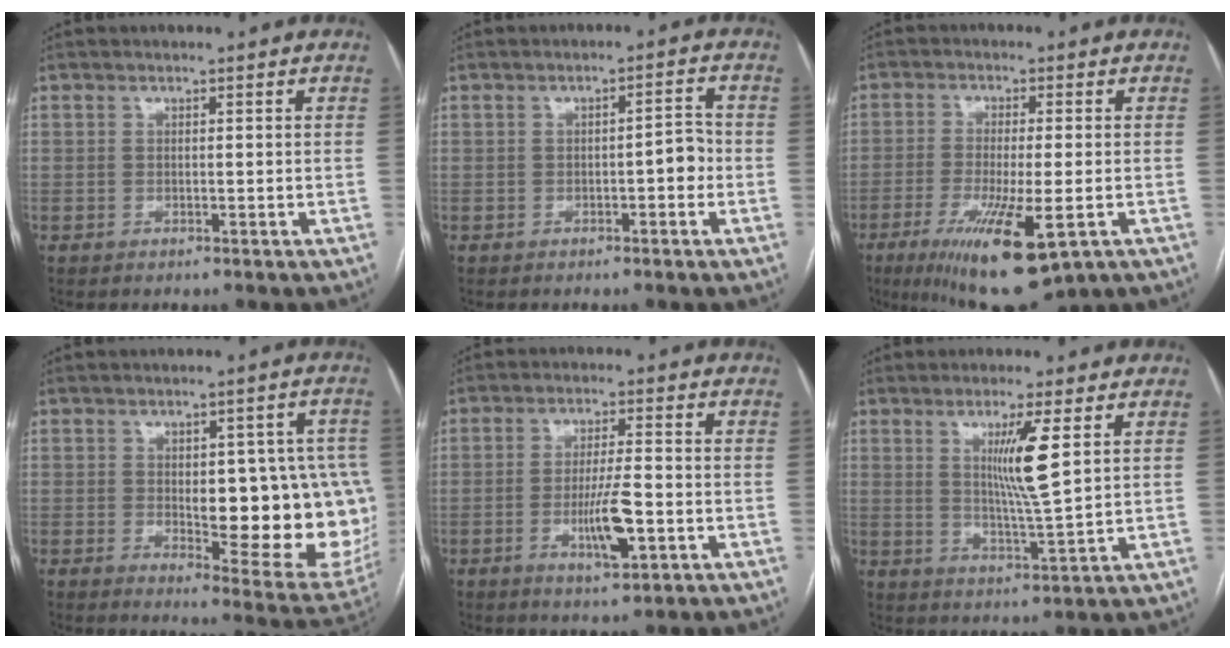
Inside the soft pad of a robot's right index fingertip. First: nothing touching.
{"total": 3.2, "force": [-0.9, 1.0, 2.9], "torque": [-0.034, 0.014, -0.012]}
{"total": 13.5, "force": [-6.2, 2.6, 11.7], "torque": [-0.195, -0.038, -0.095]}
{"total": 18.9, "force": [-1.3, 6.8, 17.6], "torque": [-0.163, 0.016, 0.008]}
{"total": 7.3, "force": [-2.4, 1.0, 6.8], "torque": [-0.125, -0.008, -0.040]}
{"total": 7.6, "force": [2.5, -0.5, 7.2], "torque": [-0.126, -0.017, 0.046]}